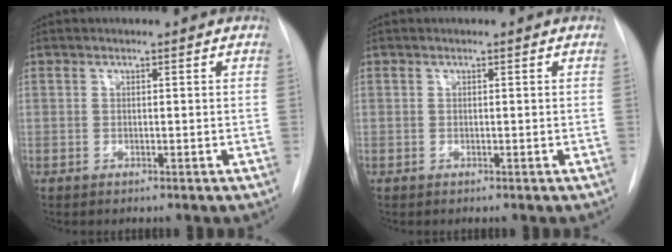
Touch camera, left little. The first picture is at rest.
{"total": 0.0}